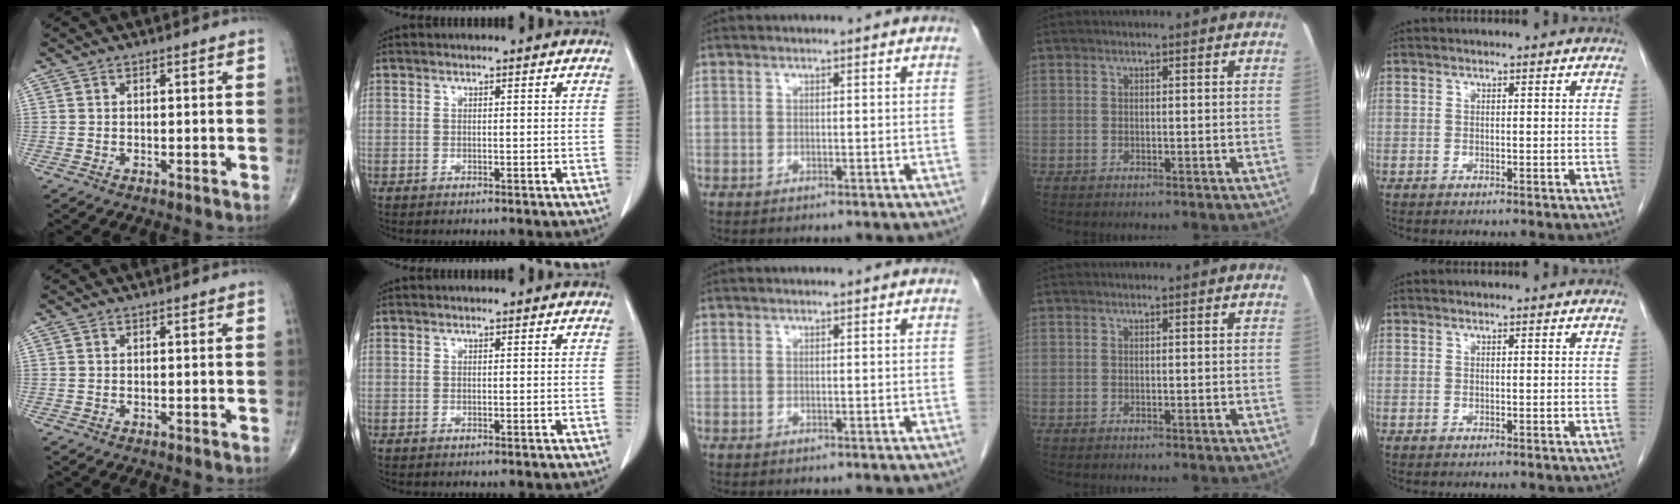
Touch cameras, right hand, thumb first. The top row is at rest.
{}